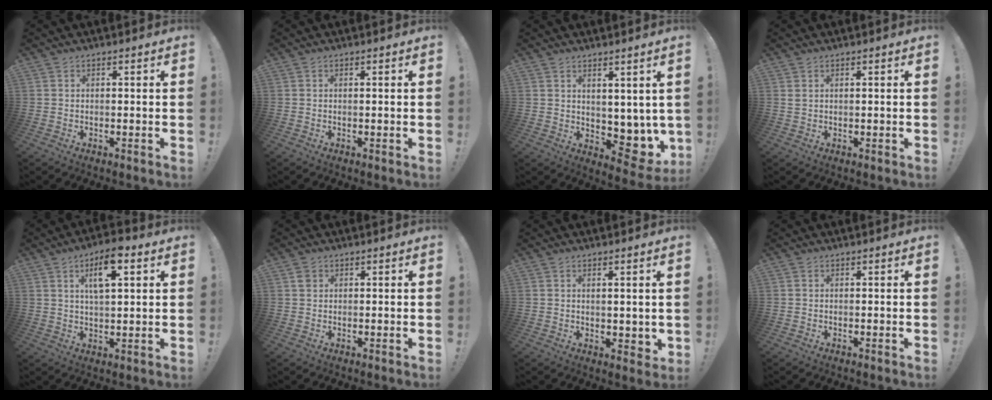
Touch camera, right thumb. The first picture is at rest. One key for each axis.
{"total": 0.0}
{"total": 6.9, "fx": 2.0, "fy": 4.8, "fz": 4.5, "tx": -0.032, "ty": -0.035, "tz": 0.048}
{"total": 1.3, "fx": 0.7, "fy": 0.3, "fz": 1.0, "tx": -0.014, "ty": -0.003, "tz": 0.012}
{"total": 9.7, "fx": 4.1, "fy": 3.9, "fz": 7.8, "tx": -0.117, "ty": -0.002, "tz": 0.067}
{"total": 1.8, "fx": 0.9, "fy": 1.4, "fz": 0.6, "tx": 0.004, "ty": -0.004, "tz": 0.015}
{"total": 2.9, "fx": 1.8, "fy": 1.7, "fz": 1.5, "tx": -0.009, "ty": -0.013, "tz": 0.031}
{"total": 0.0}